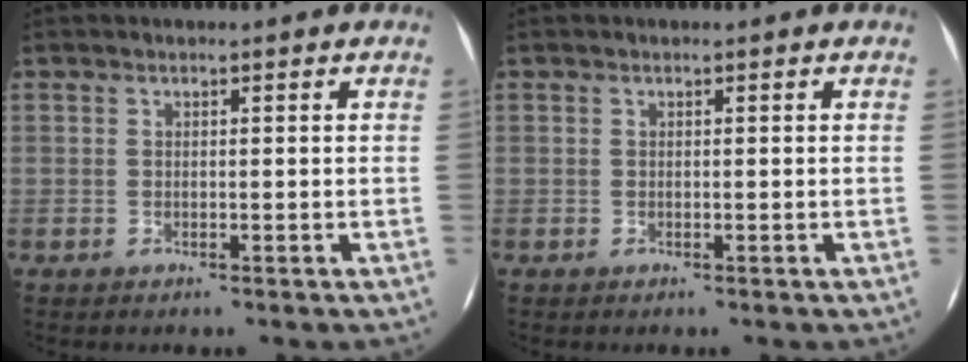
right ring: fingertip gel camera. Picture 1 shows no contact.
{"total": 0.0}